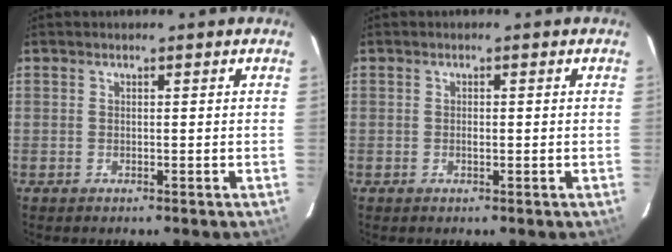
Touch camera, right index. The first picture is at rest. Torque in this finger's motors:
{"motor_torque": [-0.15, -0.07, 0.06, 0.00]}